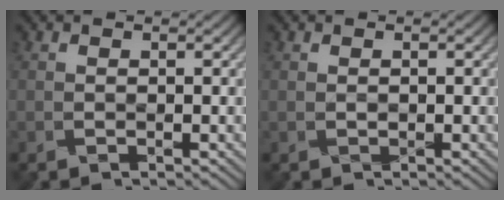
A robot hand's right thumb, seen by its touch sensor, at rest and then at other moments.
{"total": 0.0}